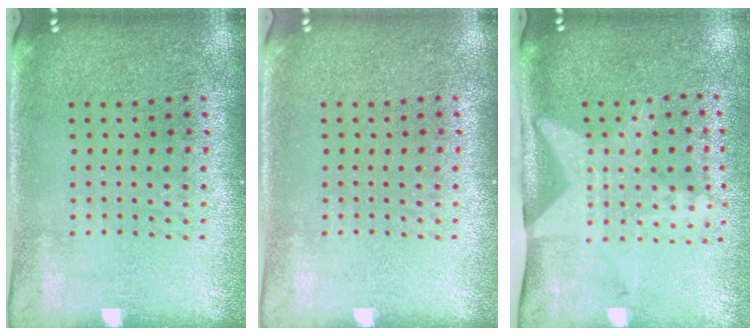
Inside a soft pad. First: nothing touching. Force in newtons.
{"total": 0.0}
{"total": 2.0, "press": 1.5, "slide": 1.3}